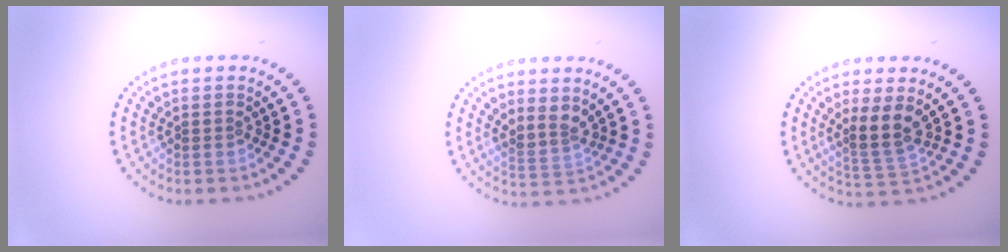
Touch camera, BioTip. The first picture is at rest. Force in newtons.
{"total": 2.2, "press": 1.6, "slide": 1.5}
{"total": 2.9, "press": 2.3, "slide": 1.8}